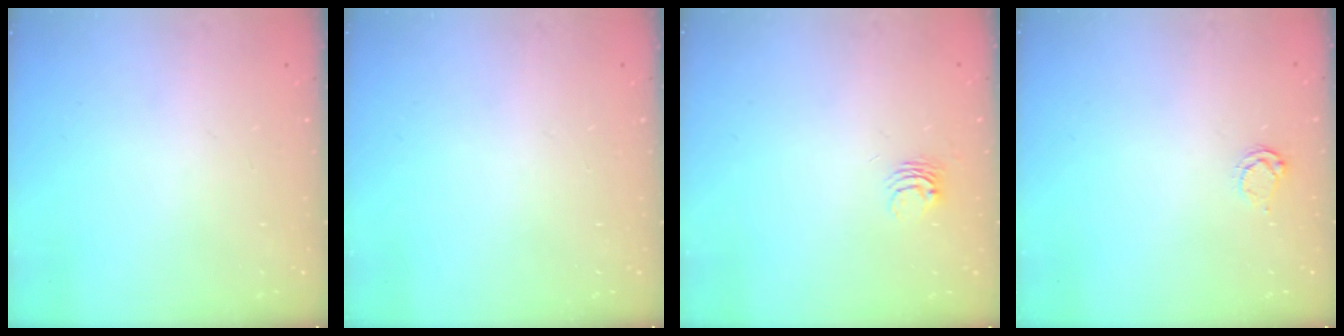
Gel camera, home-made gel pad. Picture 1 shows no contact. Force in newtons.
{"total": 0.0}
{"total": 4.0, "press": 3.9, "slide": 0.3}
{"total": 3.4, "press": 3.4, "slide": 0.4}